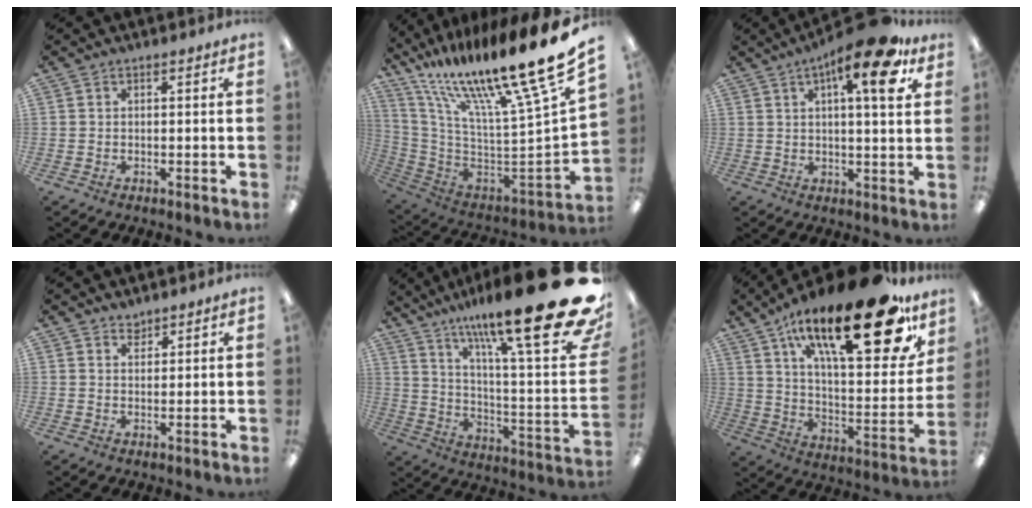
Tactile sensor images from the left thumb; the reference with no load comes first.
{"total": 19.0, "force": [14.6, -0.4, 12.1], "torque": [-0.170, -0.155, 0.226]}
{"total": 14.8, "force": [7.5, 4.2, 12.0], "torque": [-0.168, -0.030, 0.111]}
{"total": 2.1, "force": [2.0, 0.7, 0.2], "torque": [0.003, -0.008, 0.036]}
{"total": 27.2, "force": [17.1, 4.4, 20.7], "torque": [-0.298, -0.123, 0.275]}
{"total": 30.7, "force": [16.7, 11.4, 23.2], "torque": [-0.343, -0.095, 0.273]}